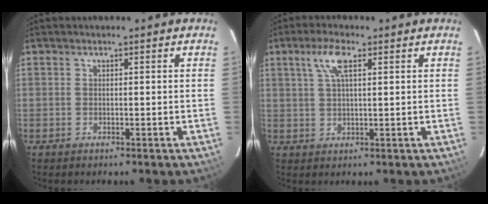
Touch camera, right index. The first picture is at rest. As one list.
[{"total": 5.1, "force": [2.3, 1.5, 4.3], "torque": [-0.086, 0.010, 0.045]}]